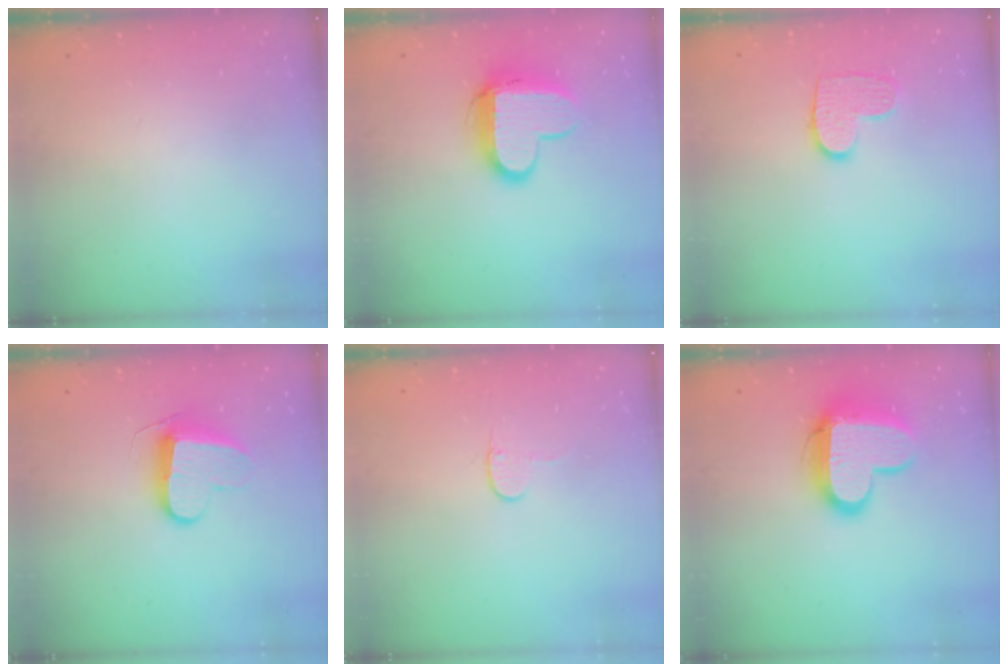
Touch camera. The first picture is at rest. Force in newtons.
{"total": 12.0, "press": 11.9, "slide": 1.2}
{"total": 8.7, "press": 8.7, "slide": 0.4}
{"total": 10.1, "press": 10.1, "slide": 0.4}
{"total": 3.2, "press": 3.2, "slide": 0.3}
{"total": 14.4, "press": 14.3, "slide": 1.4}